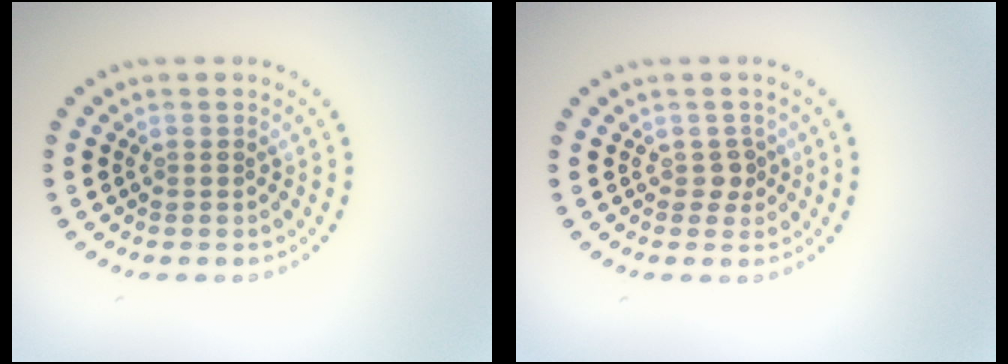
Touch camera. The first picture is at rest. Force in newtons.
{"total": 1.2, "press": 1.0, "slide": 0.6}